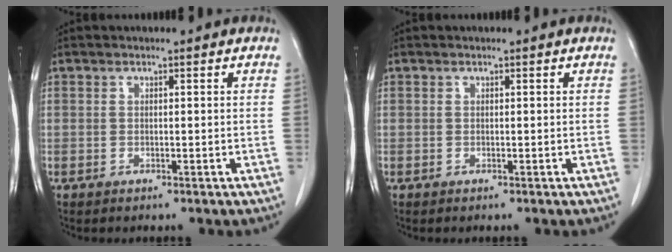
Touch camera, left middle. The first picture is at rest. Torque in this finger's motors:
{"motor_torque": [-0.03, -0.03, 0.00, 0.00]}